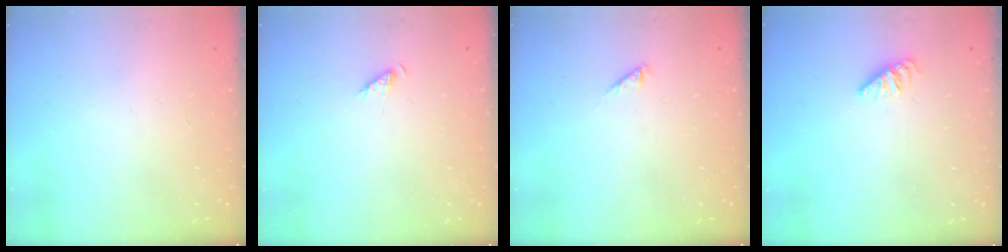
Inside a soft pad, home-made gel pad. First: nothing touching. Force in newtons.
{"total": 2.2, "press": 2.1, "slide": 0.4}
{"total": 0.9, "press": 0.8, "slide": 0.3}
{"total": 0.6, "press": 0.5, "slide": 0.2}